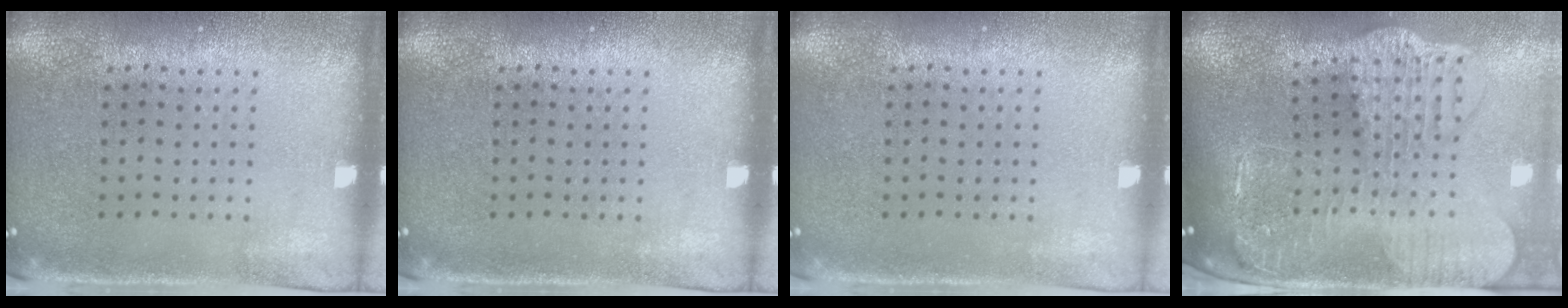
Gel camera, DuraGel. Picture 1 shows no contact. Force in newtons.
{"total": 0.0}
{"total": 0.0}
{"total": 4.2, "press": 3.1, "slide": 2.7}